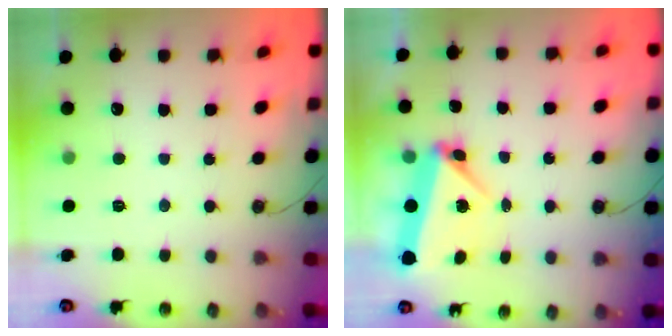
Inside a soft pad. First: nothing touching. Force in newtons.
{"total": 5.5, "press": 5.3, "slide": 1.4}